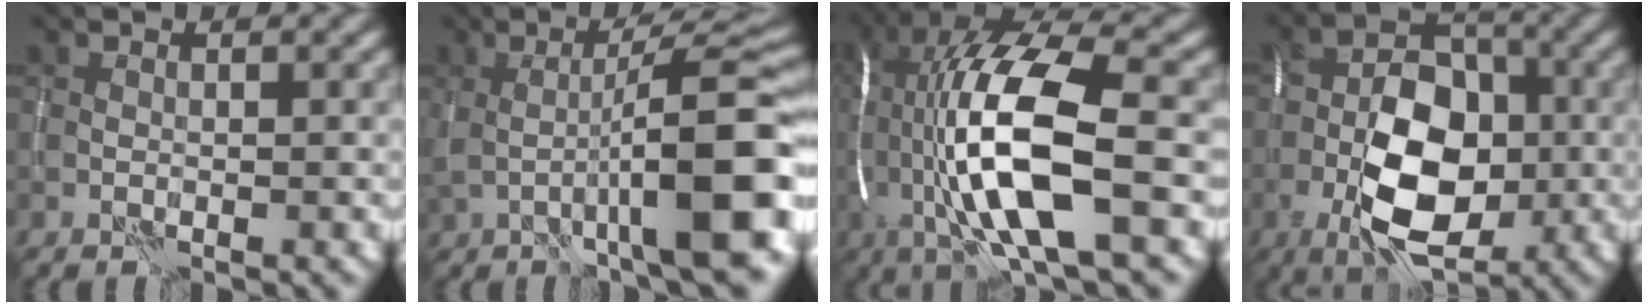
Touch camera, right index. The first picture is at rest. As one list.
[{"total": 10.1, "force": [-1.1, 2.1, 9.8], "torque": [-0.125, 0.010, -0.023]}, {"total": 14.5, "force": [-1.4, 4.8, 13.6], "torque": [-0.271, 0.015, -0.031]}, {"total": 10.4, "force": [-3.0, 6.0, 8.0], "torque": [-0.137, 0.006, -0.059]}]